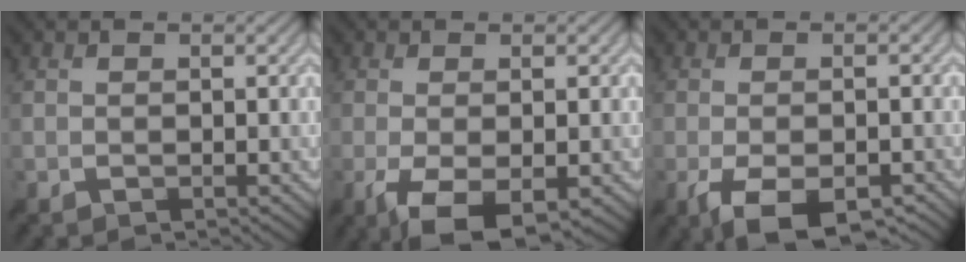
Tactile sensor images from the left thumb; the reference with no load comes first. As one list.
[{"total": 6.9, "force": [-2.8, 2.1, 6.0], "torque": [-0.118, -0.008, -0.044]}, {"total": 7.9, "force": [-4.2, 2.7, 6.1], "torque": [-0.117, -0.010, -0.064]}]